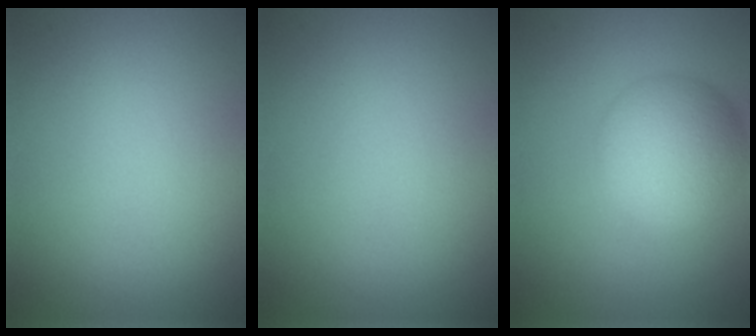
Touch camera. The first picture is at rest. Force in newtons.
{"total": 0.0}
{"total": 5.5, "press": 5.5, "slide": 0.1}